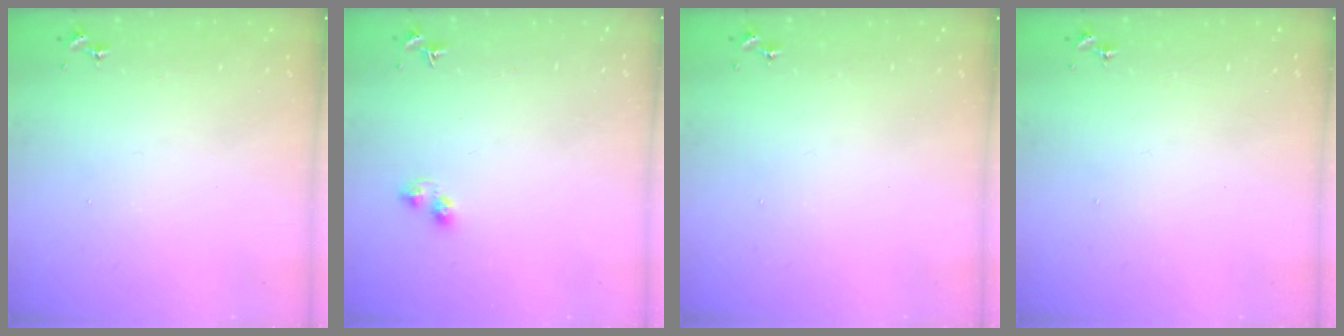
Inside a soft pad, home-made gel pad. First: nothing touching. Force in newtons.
{"total": 3.5, "press": 3.4, "slide": 0.4}
{"total": 0.0}
{"total": 0.0}